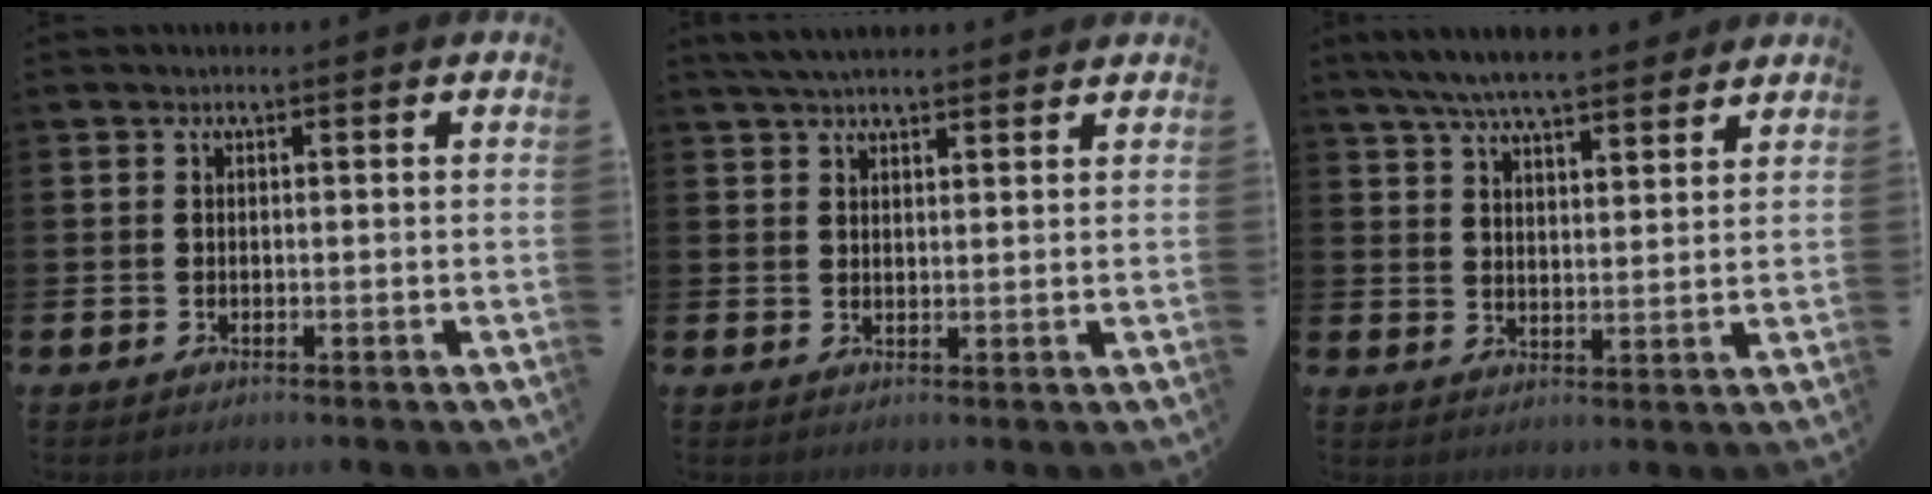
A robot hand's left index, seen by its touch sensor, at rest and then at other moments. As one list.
[{"total": 4.2, "force": [3.9, 0.9, 1.2], "torque": [-0.030, -0.009, 0.072]}, {"total": 7.2, "force": [6.8, 1.0, 2.1], "torque": [-0.059, -0.029, 0.124]}]